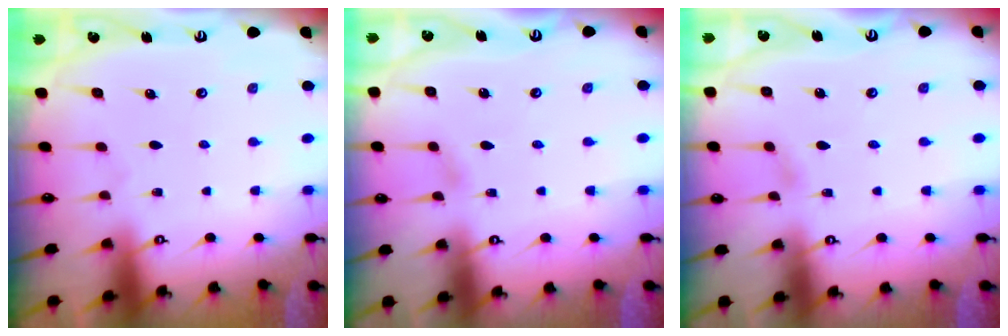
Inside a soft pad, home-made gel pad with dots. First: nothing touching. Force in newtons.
{"total": 3.0, "press": 3.0, "slide": 0.3}
{"total": 3.0, "press": 3.0, "slide": 0.3}